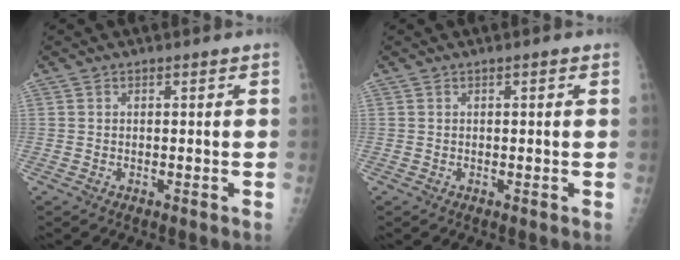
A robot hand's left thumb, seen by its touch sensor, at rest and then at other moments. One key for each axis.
{"total": 0.8, "fx": 0.5, "fy": 0.2, "fz": 0.7, "tx": -0.010, "ty": 0.001, "tz": 0.006}